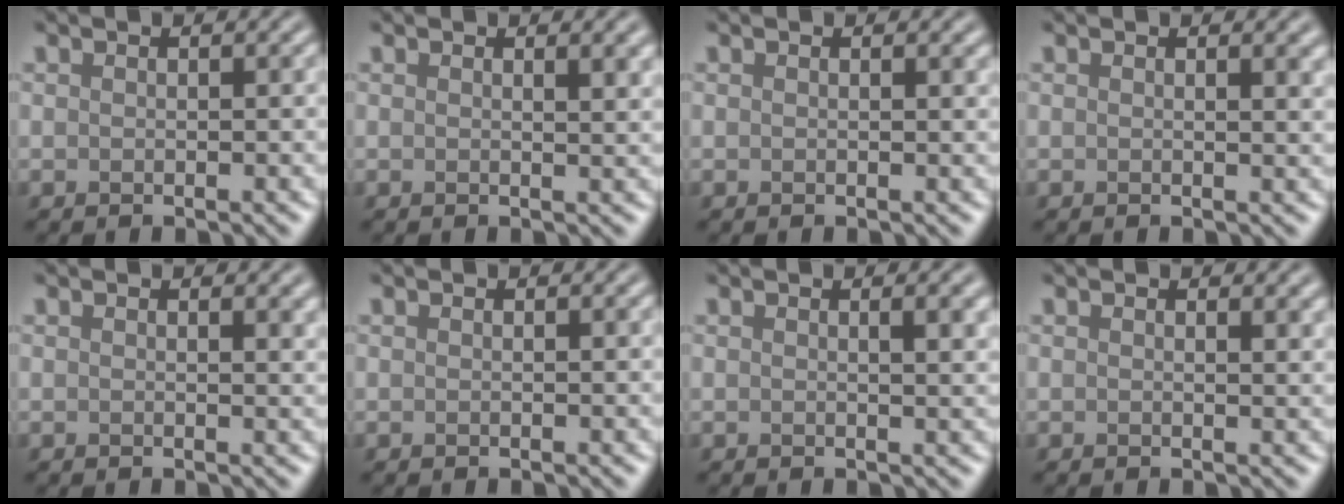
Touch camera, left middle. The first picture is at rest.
{"total": 1.3, "force": [0.7, 0.3, 1.0], "torque": [-0.010, -0.001, 0.012]}
{"total": 0.0}
{"total": 1.1, "force": [0.7, 0.2, 0.8], "torque": [-0.007, 0.000, 0.012]}
{"total": 0.9, "force": [0.5, 0.3, 0.6], "torque": [-0.005, -0.002, 0.009]}
{"total": 0.0}
{"total": 1.6, "force": [0.6, 0.4, 1.4], "torque": [-0.013, 0.001, 0.009]}
{"total": 1.0, "force": [0.7, 0.3, 0.6], "torque": [-0.006, -0.002, 0.011]}